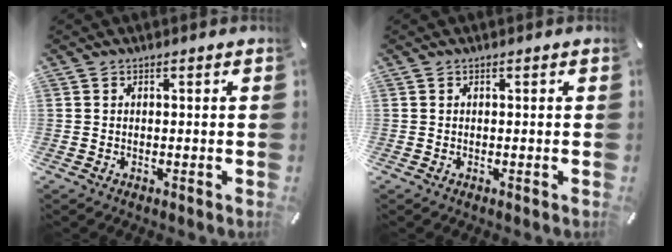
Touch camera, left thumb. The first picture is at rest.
{"total": 0.0}